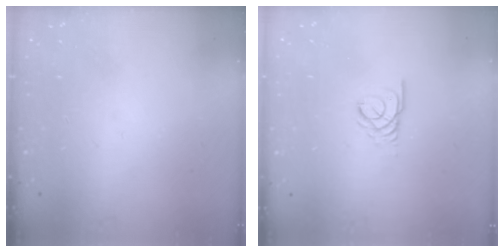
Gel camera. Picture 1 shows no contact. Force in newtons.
{"total": 2.4, "press": 2.4, "slide": 0.1}